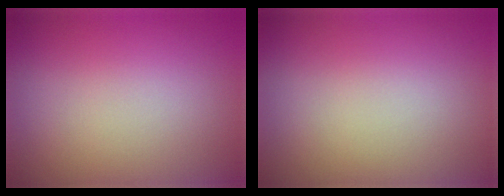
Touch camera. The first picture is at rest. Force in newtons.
{"total": 0.0}